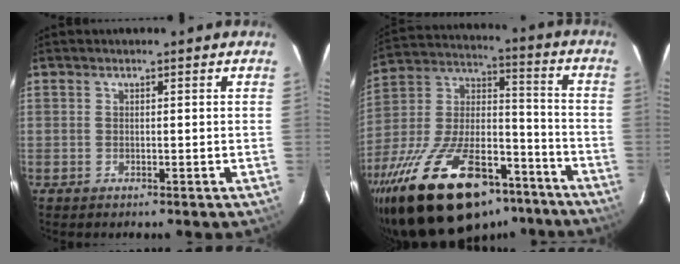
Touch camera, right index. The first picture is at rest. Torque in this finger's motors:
{"motor_torque": [1.76, -0.37, 1.05, 0.21]}